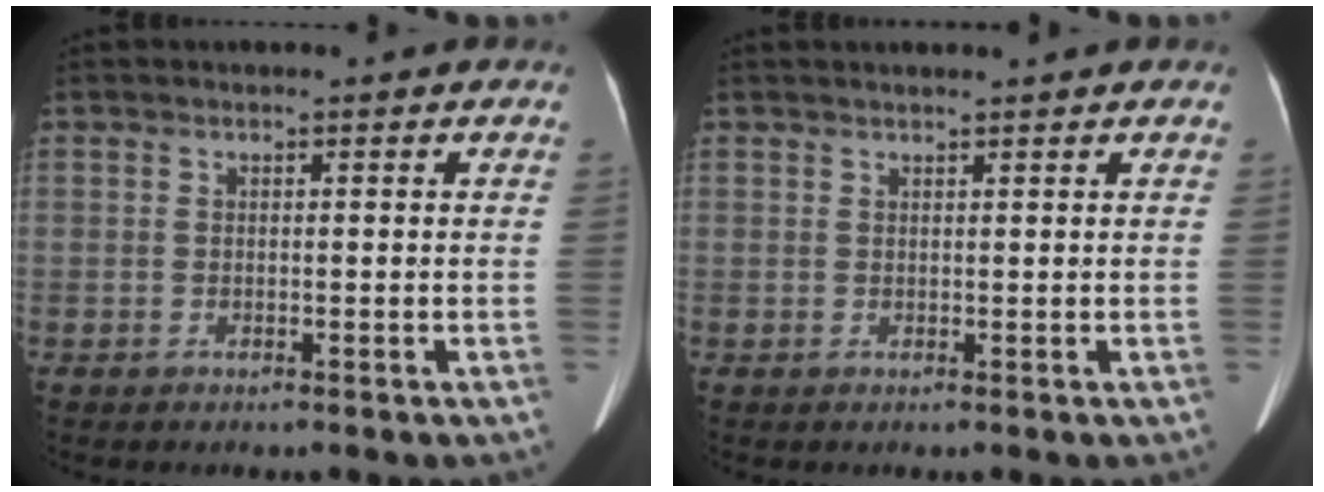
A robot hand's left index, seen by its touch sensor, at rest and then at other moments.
{"total": 2.4, "force": [2.2, 0.1, 1.0], "torque": [-0.008, 0.019, 0.031]}